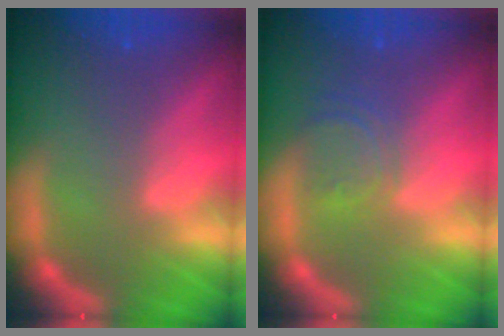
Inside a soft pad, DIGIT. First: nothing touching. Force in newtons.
{"total": 3.5}